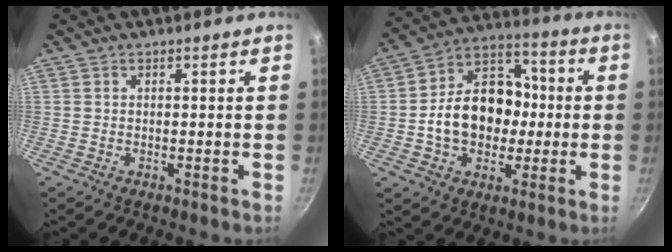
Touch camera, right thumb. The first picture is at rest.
{"total": 17.0, "force": [-1.2, 13.0, 10.8], "torque": [-0.136, 0.039, -0.031]}